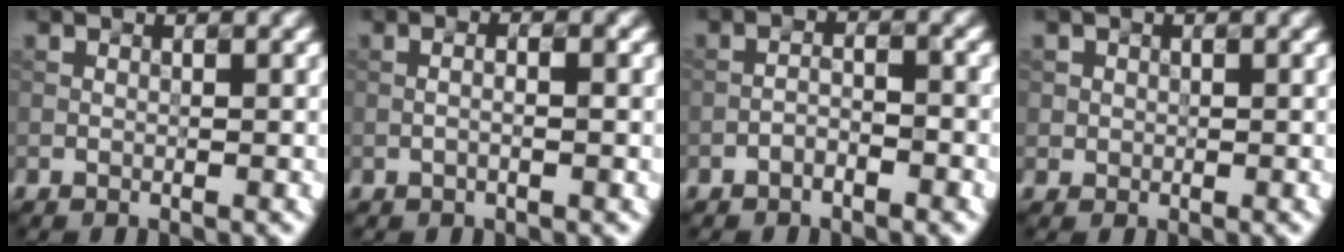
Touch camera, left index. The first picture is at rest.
{"total": 1.3, "force": [-0.1, 0.3, 1.3], "torque": [-0.008, 0.002, -0.007]}
{"total": 1.6, "force": [-1.4, 0.2, 0.8], "torque": [-0.025, 0.011, -0.019]}
{"total": 0.7, "force": [0.1, 0.4, -0.6], "torque": [0.009, 0.002, 0.010]}